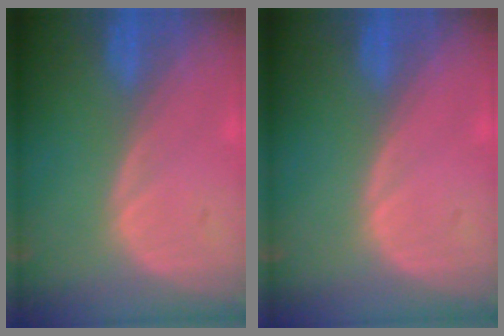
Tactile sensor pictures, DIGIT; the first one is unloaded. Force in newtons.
{"total": 0.0}